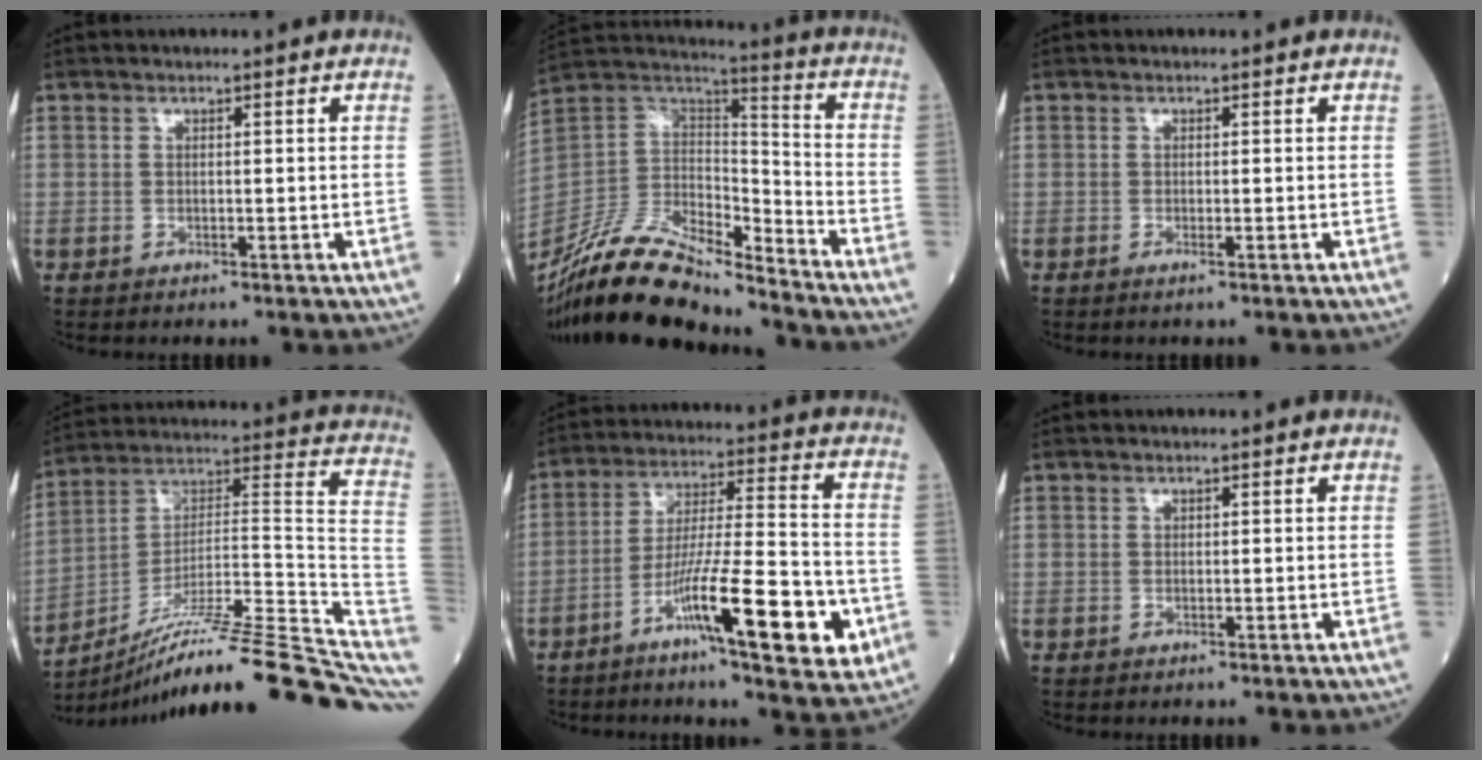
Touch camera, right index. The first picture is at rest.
{"total": 20.0, "force": [-17.2, 4.2, 9.2], "torque": [-0.196, 0.012, -0.318]}
{"total": 0.7, "force": [-0.3, 0.0, 0.6], "torque": [-0.014, -0.001, -0.003]}
{"total": 24.7, "force": [-17.7, 2.1, 17.1], "torque": [-0.191, 0.044, -0.281]}
{"total": 15.9, "force": [-6.8, 1.6, 14.3], "torque": [-0.241, -0.006, -0.109]}
{"total": 0.0}